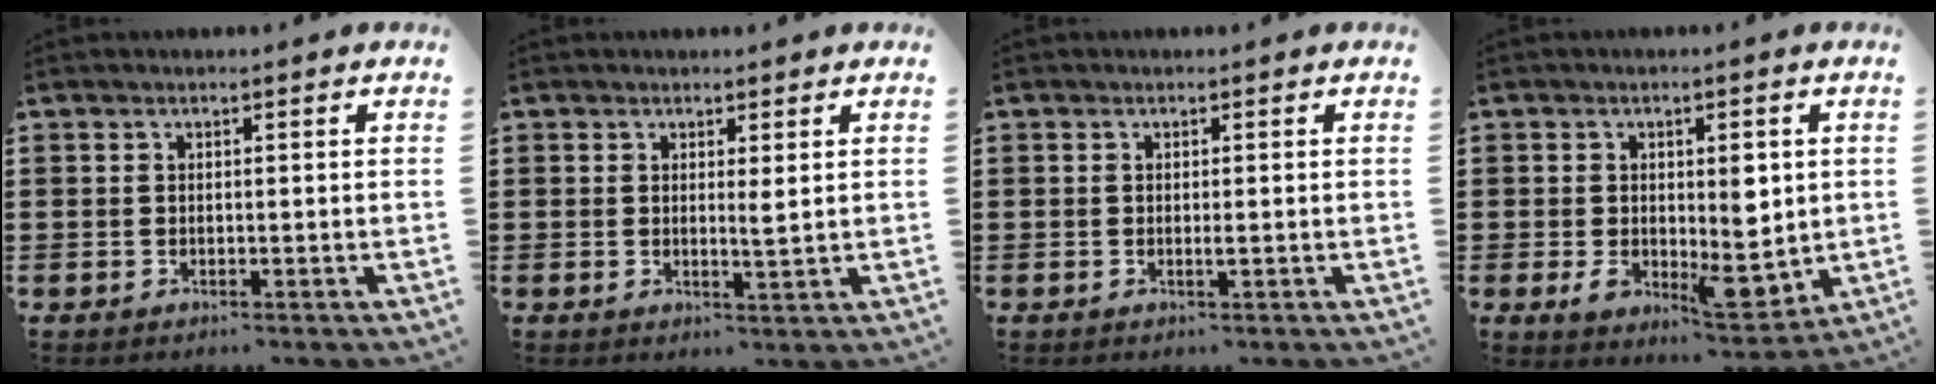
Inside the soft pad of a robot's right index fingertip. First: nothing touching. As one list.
[{"total": 1.7, "force": [0.9, 0.2, 1.4], "torque": [-0.022, -0.003, 0.014]}, {"total": 0.9, "force": [-0.1, 0.0, 0.9], "torque": [-0.016, -0.004, -0.001]}, {"total": 7.5, "force": [-0.1, 4.6, 5.9], "torque": [-0.077, 0.000, -0.003]}]